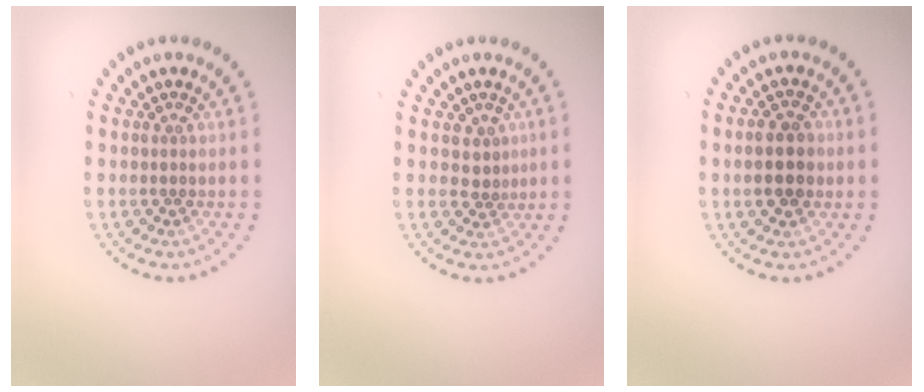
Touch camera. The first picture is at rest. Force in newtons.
{"total": 1.6, "press": 1.2, "slide": 1.0}
{"total": 3.4, "press": 3.4, "slide": 0.2}